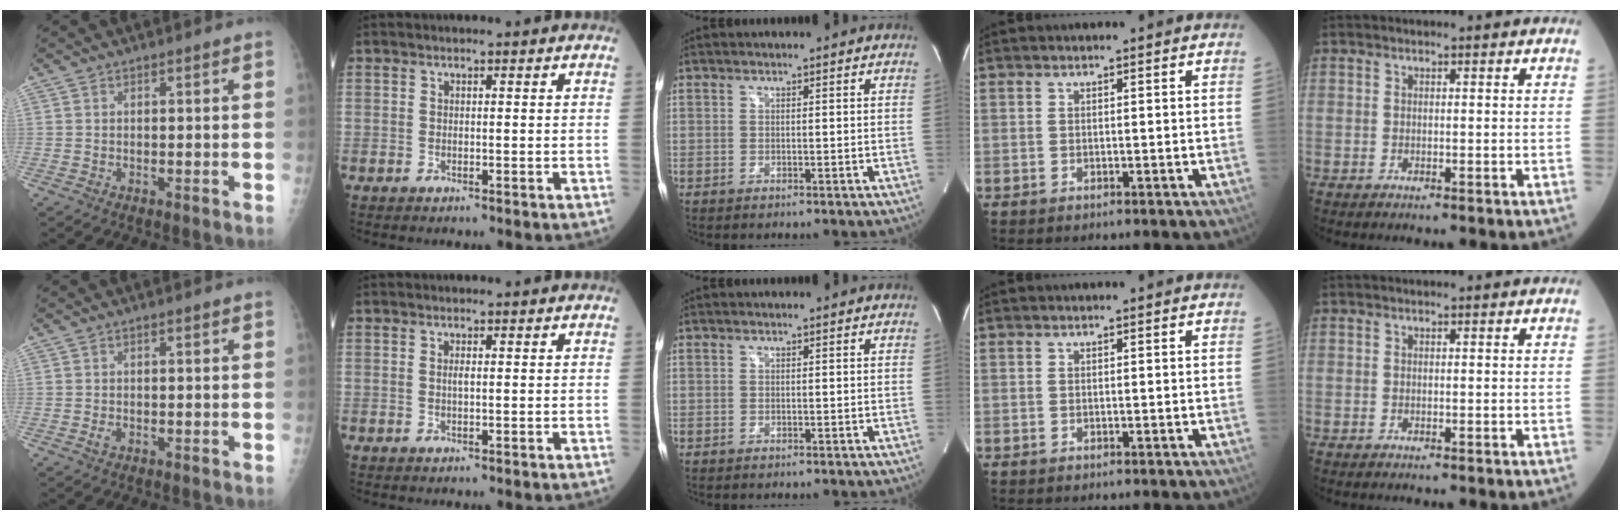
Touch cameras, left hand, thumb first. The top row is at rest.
{"thumb": {"total": 1.3, "force": [-0.1, 0.8, 1.1], "torque": [-0.017, -0.001, -0.003]}, "index": {"total": 0.6, "force": [0.0, 0.1, 0.6], "torque": [-0.014, -0.003, 0.000]}}